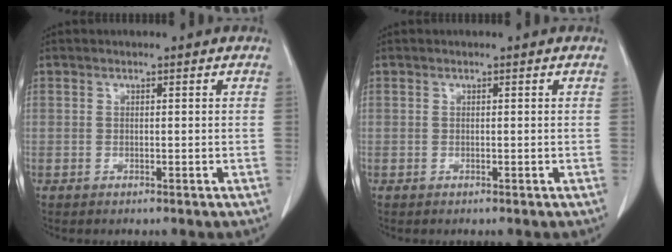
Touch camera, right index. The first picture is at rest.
{"total": 0.0}